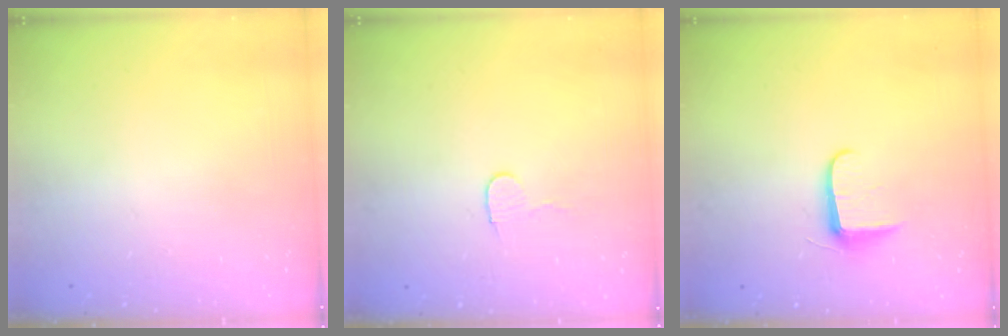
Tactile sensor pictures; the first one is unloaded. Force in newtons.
{"total": 5.0, "press": 5.0, "slide": 0.4}
{"total": 6.8, "press": 6.7, "slide": 0.9}